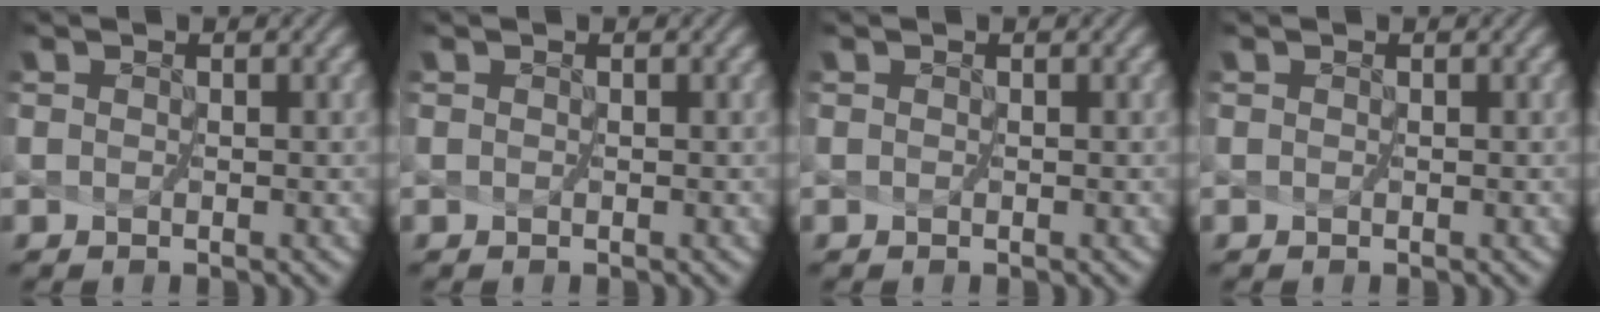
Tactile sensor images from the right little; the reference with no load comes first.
{"total": 0.0}
{"total": 0.0}
{"total": 0.0}